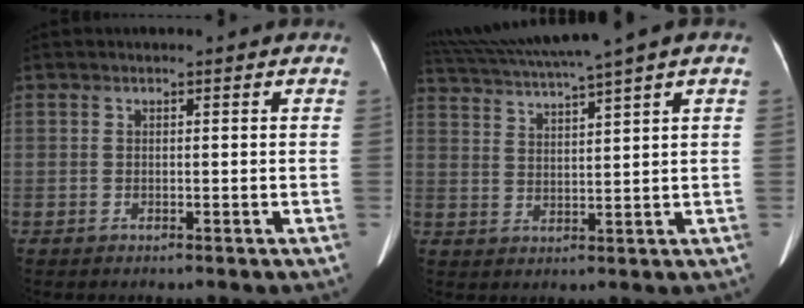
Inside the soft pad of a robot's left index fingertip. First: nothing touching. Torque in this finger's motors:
{"motor_torque": [0.86, -1.28, 0.10, 0.04]}